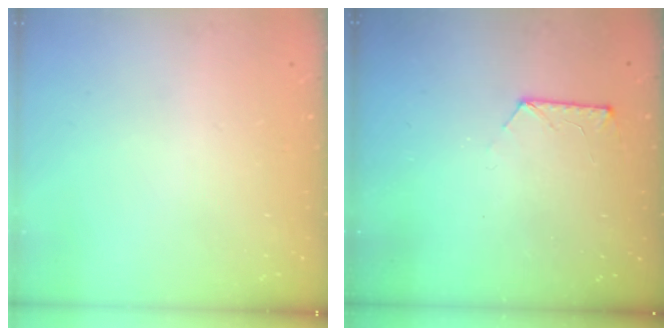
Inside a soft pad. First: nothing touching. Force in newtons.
{"total": 7.9, "press": 7.8, "slide": 0.9}